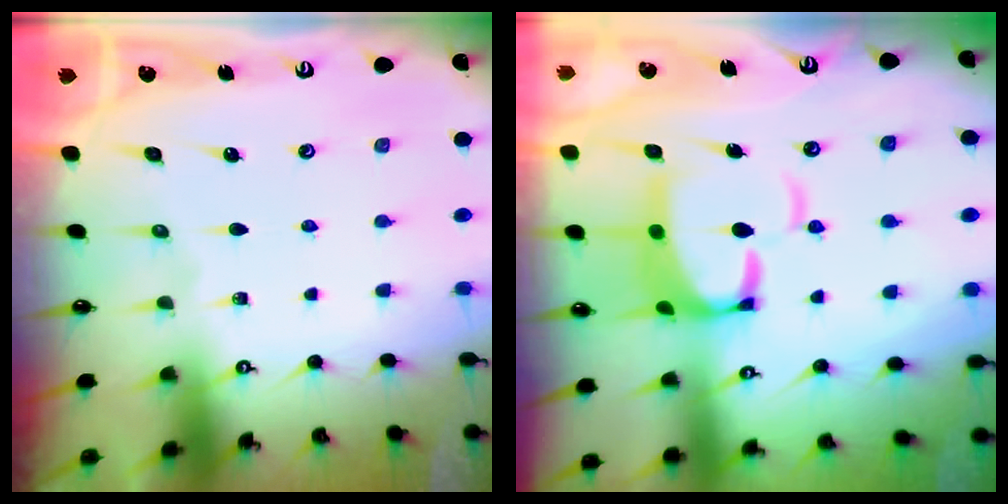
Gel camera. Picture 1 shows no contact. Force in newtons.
{"total": 8.4, "press": 8.3, "slide": 1.4}